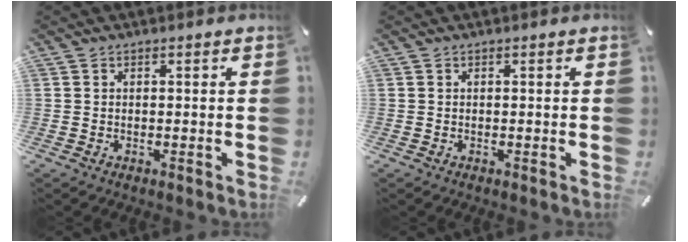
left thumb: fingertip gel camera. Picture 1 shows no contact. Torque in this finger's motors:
{"motor_torque": [0.00, 0.00, 0.00, 0.01, 0.00]}